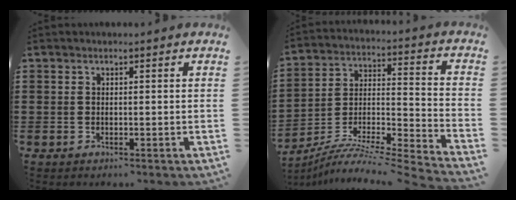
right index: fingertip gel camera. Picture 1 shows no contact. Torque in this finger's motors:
{"motor_torque": [0.92, 1.21, -0.08, 0.00]}